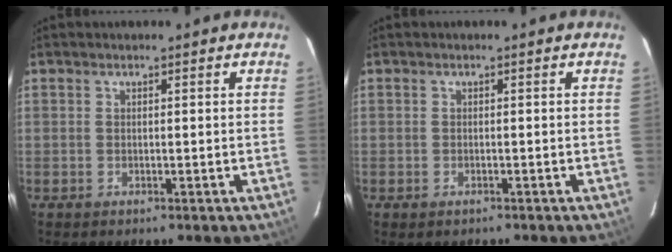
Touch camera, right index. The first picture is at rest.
{"total": 1.2, "force": [-0.8, 0.9, 0.3], "torque": [-0.006, -0.004, -0.011]}